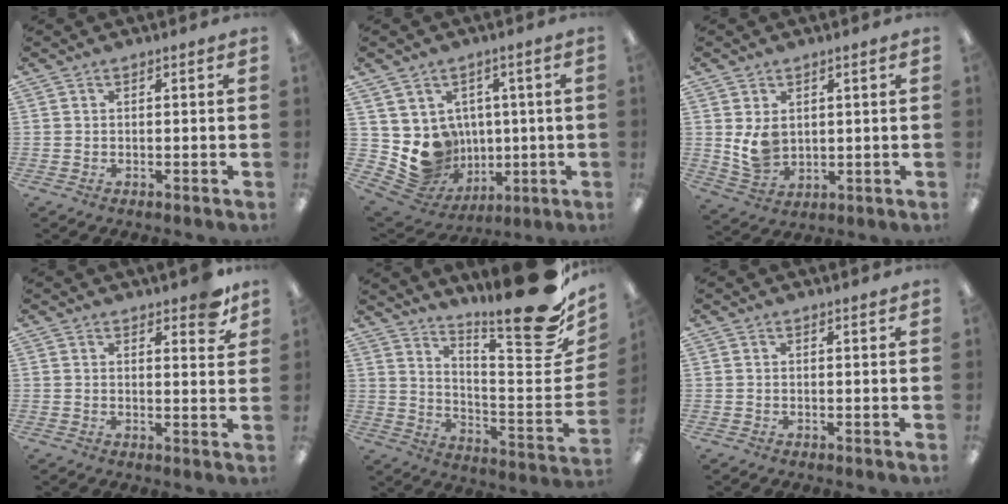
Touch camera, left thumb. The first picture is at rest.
{"total": 10.1, "force": [-0.4, 9.8, 2.5], "torque": [-0.072, -0.021, 0.012]}
{"total": 6.7, "force": [1.9, 4.9, 4.1], "torque": [-0.072, -0.009, 0.034]}
{"total": 5.1, "force": [4.0, 1.9, 2.6], "torque": [-0.023, -0.024, 0.066]}
{"total": 23.9, "force": [16.1, 6.3, 16.5], "torque": [-0.204, -0.125, 0.256]}
{"total": 0.6, "force": [0.5, 0.0, 0.4], "torque": [-0.008, 0.000, 0.008]}